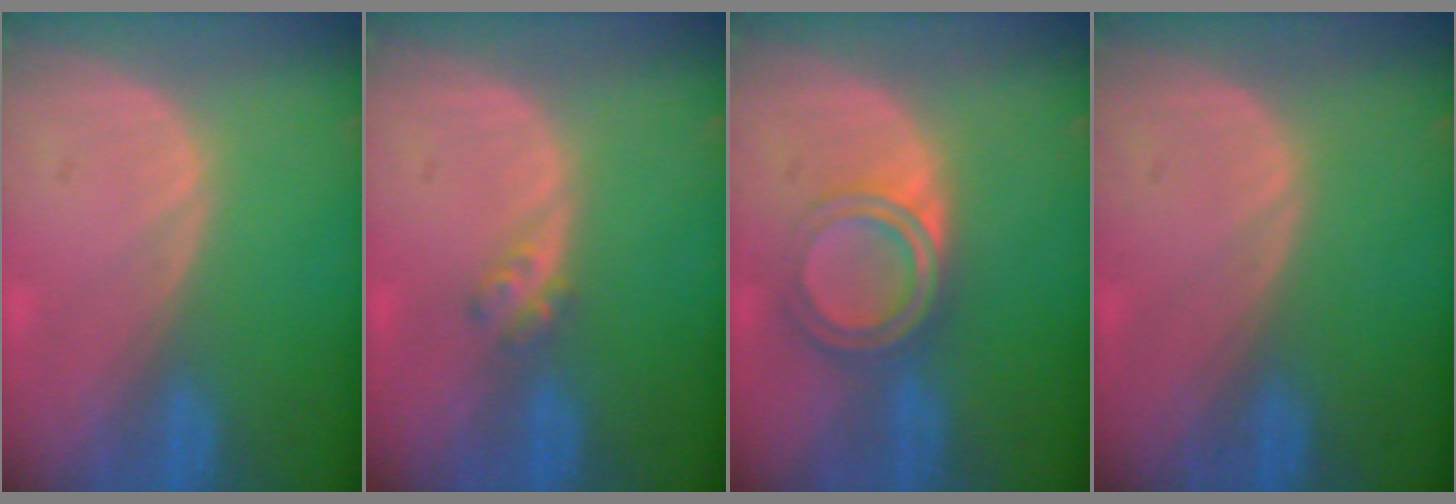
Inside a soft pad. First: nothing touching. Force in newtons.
{"total": 2.3, "press": 2.0, "slide": 1.2}
{"total": 5.7, "press": 5.0, "slide": 2.8}
{"total": 0.0}